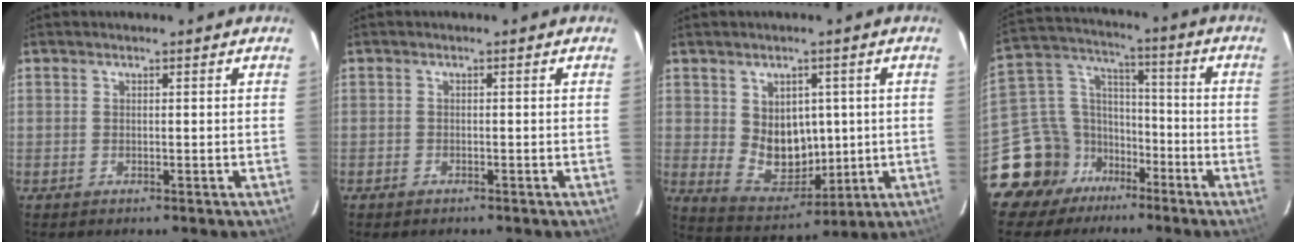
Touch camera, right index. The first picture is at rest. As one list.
[{"total": 0.9, "force": [-0.7, 0.5, 0.1], "torque": [-0.005, 0.002, -0.012]}, {"total": 9.7, "force": [1.2, 7.6, 5.8], "torque": [-0.102, -0.009, 0.048]}, {"total": 14.3, "force": [-10.0, 9.7, 3.3], "torque": [-0.094, 0.055, -0.169]}]